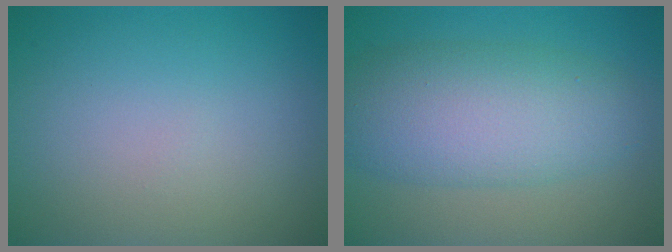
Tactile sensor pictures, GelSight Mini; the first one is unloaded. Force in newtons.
{"total": 7.6, "press": 7.6, "slide": 0.1}